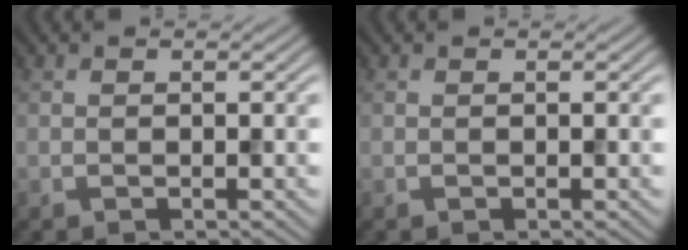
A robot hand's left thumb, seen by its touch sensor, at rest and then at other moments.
{"total": 0.0}